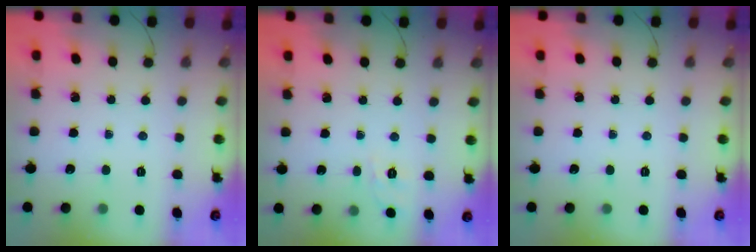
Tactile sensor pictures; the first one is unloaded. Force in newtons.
{"total": 1.5, "press": 0.0, "slide": 1.5}
{"total": 0.0}